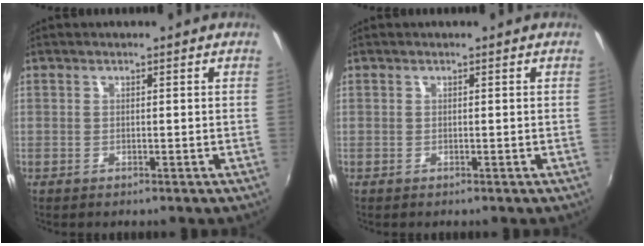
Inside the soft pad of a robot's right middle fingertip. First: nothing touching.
{"total": 0.0}